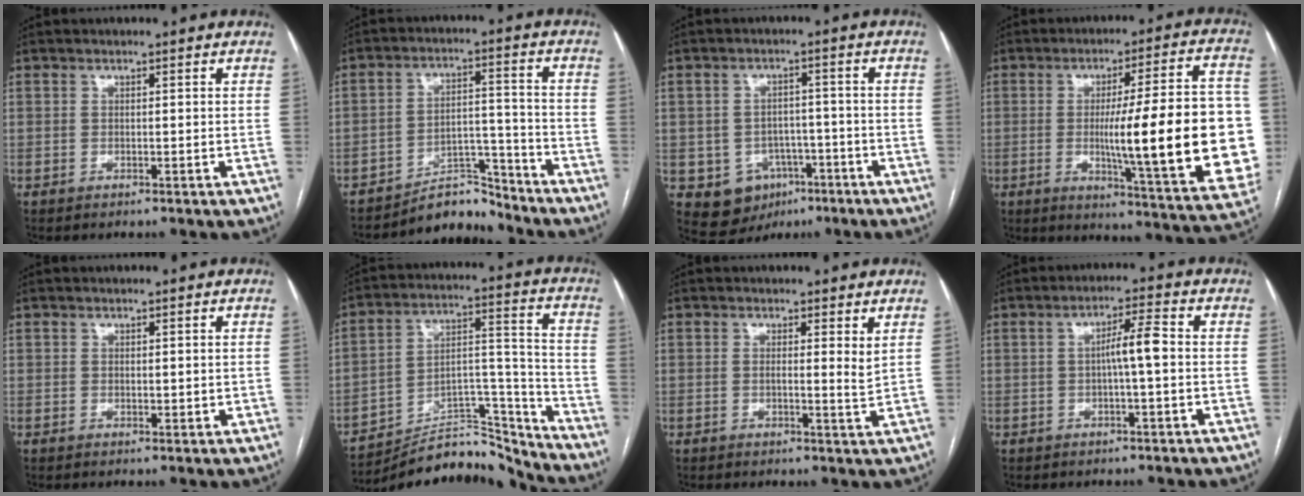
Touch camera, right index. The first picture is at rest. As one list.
[{"total": 6.8, "force": [-6.6, 1.6, 0.1], "torque": [0.006, 0.041, -0.107]}, {"total": 7.6, "force": [-3.4, 6.4, 2.4], "torque": [-0.040, 0.016, -0.036]}, {"total": 23.4, "force": [-1.9, 2.4, 23.2], "torque": [-0.251, 0.011, -0.018]}, {"total": 1.0, "force": [0.5, 0.6, 0.6], "torque": [-0.006, -0.006, 0.010]}, {"total": 16.5, "force": [-16.1, 2.6, 1.9], "torque": [-0.022, 0.061, -0.257]}, {"total": 2.2, "force": [1.0, 0.0, 2.0], "torque": [-0.032, -0.008, 0.011]}, {"total": 4.3, "force": [-0.3, 0.1, 4.3], "torque": [-0.074, 0.010, -0.003]}]